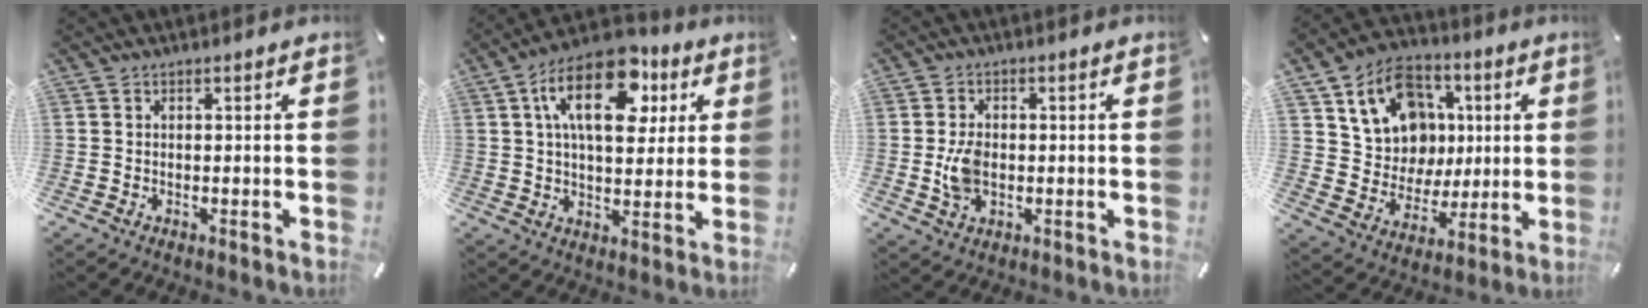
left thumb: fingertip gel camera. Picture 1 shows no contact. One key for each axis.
{"total": 18.6, "fx": 7.7, "fy": 10.2, "fz": 13.4, "tx": -0.214, "ty": -0.021, "tz": 0.128}
{"total": 6.1, "fx": -0.4, "fy": 4.2, "fz": 4.4, "tx": -0.091, "ty": -0.002, "tz": -0.011}
{"total": 16.3, "fx": 5.5, "fy": 13.8, "fz": 6.7, "tx": -0.102, "ty": -0.017, "tz": 0.111}